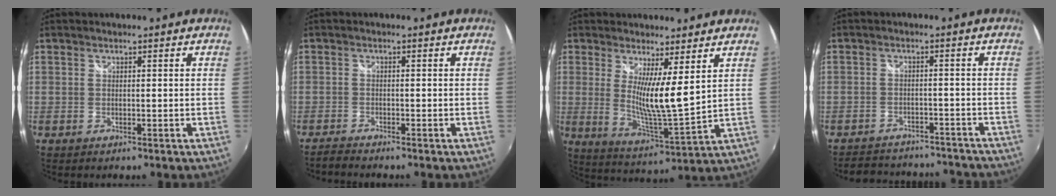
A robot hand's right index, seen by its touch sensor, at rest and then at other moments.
{"total": 2.4, "force": [-2.4, 0.1, 0.3], "torque": [-0.015, -0.012, -0.048]}
{"total": 9.4, "force": [3.7, 0.3, 8.6], "torque": [-0.149, -0.027, 0.060]}
{"total": 16.7, "force": [-14.9, 5.5, 5.0], "torque": [-0.109, 0.024, -0.184]}